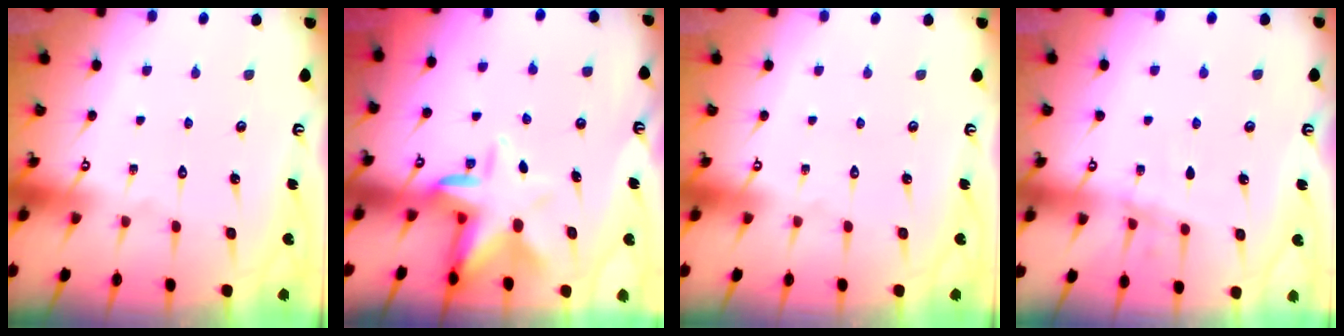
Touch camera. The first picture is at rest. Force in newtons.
{"total": 6.7, "press": 6.6, "slide": 1.3}
{"total": 0.0}
{"total": 3.9, "press": 3.9, "slide": 0.4}